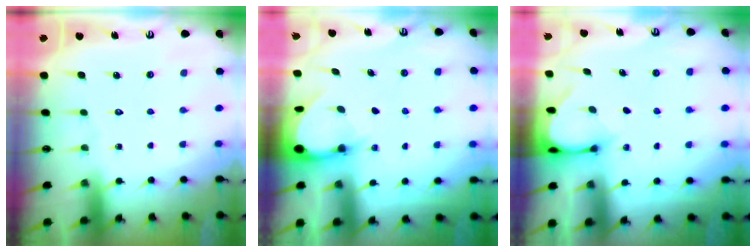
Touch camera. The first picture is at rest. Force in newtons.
{"total": 3.1, "press": 3.1, "slide": 0.1}
{"total": 3.3, "press": 3.3, "slide": 0.3}